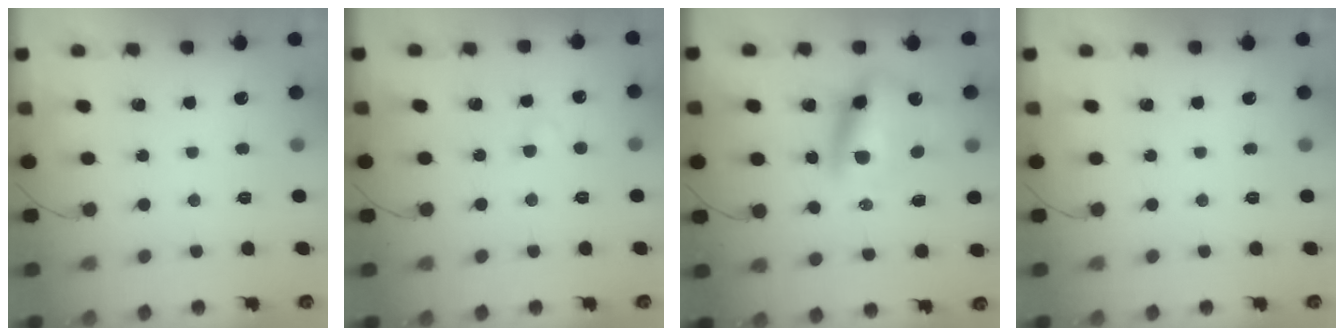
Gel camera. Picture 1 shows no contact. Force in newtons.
{"total": 1.6, "press": 1.4, "slide": 0.8}
{"total": 10.8, "press": 10.4, "slide": 2.7}
{"total": 0.0}